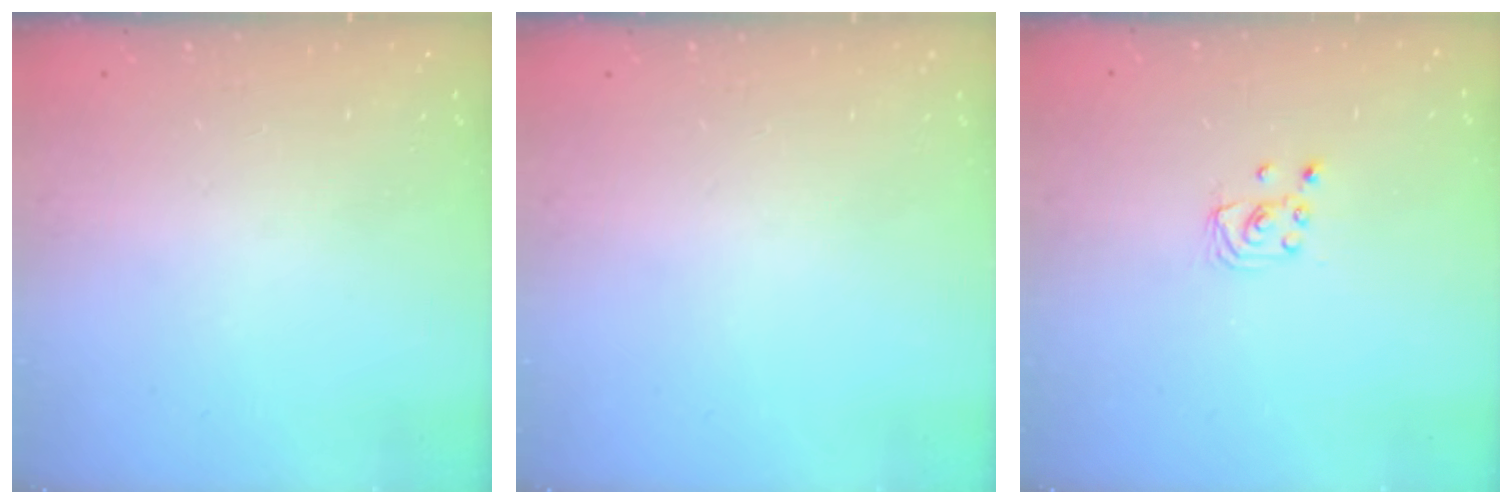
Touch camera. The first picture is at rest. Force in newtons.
{"total": 0.0}
{"total": 2.0, "press": 2.0, "slide": 0.2}